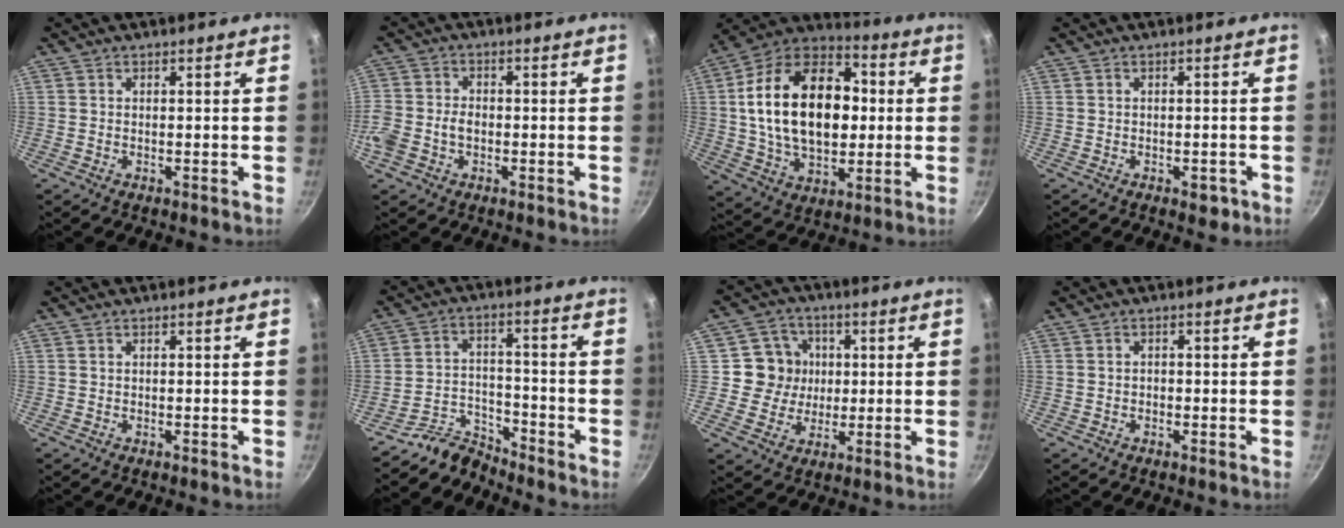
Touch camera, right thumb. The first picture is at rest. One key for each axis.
{"total": 6.8, "fx": -2.0, "fy": 5.0, "fz": 4.2, "tx": -0.085, "ty": 0.020, "tz": -0.049}
{"total": 24.9, "fx": 1.8, "fy": 16.2, "fz": 18.8, "tx": -0.293, "ty": 0.026, "tz": 0.025}
{"total": 2.4, "fx": -1.1, "fy": 1.3, "fz": 1.6, "tx": -0.012, "ty": 0.010, "tz": -0.007}
{"total": 0.0}
{"total": 6.5, "fx": -6.3, "fy": 1.8, "fz": 0.3, "tx": 0.003, "ty": 0.066, "tz": -0.129}
{"total": 8.8, "fx": 0.9, "fy": 8.5, "fz": 2.2, "tx": 0.001, "ty": 0.004, "tz": 0.006}
{"total": 0.9, "fx": -0.4, "fy": 0.8, "fz": 0.4, "tx": -0.005, "ty": 0.003, "tz": -0.006}